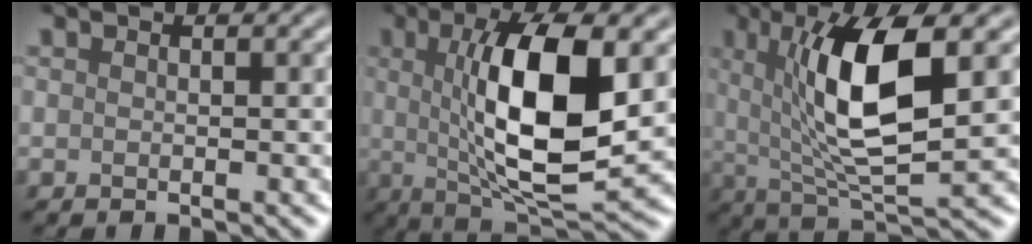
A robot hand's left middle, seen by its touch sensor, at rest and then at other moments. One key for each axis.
{"total": 10.9, "fx": 1.2, "fy": 3.4, "fz": 10.3, "tx": -0.164, "ty": -0.002, "tz": 0.021}
{"total": 9.7, "fx": 2.2, "fy": 2.8, "fz": 9.1, "tx": -0.154, "ty": -0.005, "tz": 0.041}